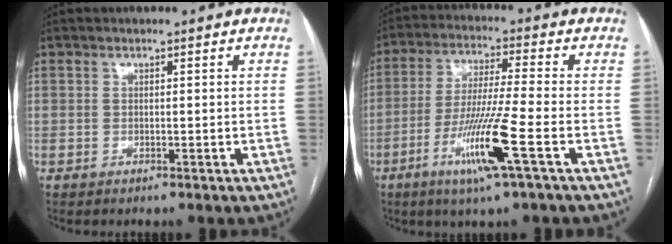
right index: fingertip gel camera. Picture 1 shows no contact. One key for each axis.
{"total": 11.4, "fx": -4.7, "fy": -1.1, "fz": 10.3, "tx": -0.205, "ty": -0.022, "tz": -0.093}